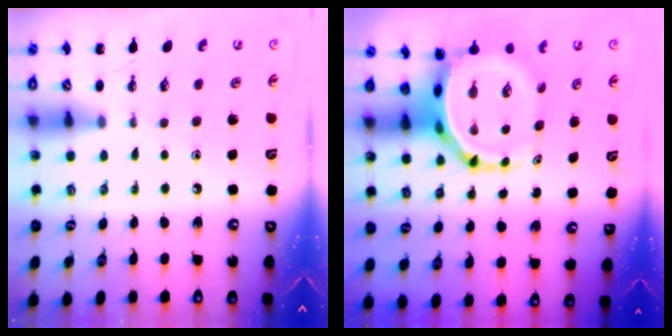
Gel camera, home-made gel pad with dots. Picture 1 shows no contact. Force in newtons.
{"total": 7.0, "press": 6.7, "slide": 2.1}